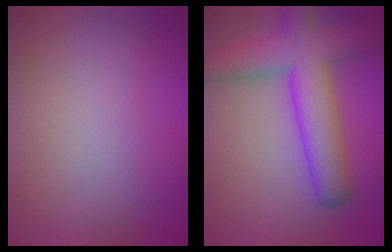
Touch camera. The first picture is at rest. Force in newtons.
{"total": 8.0, "press": 8.0, "slide": 0.3}